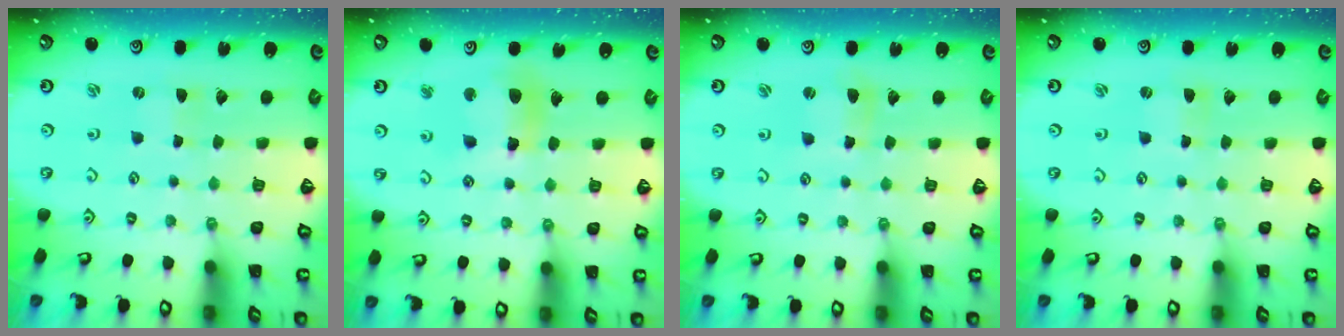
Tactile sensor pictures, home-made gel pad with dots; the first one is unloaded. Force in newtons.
{"total": 11.1, "press": 10.8, "slide": 2.2}
{"total": 3.6, "press": 3.6, "slide": 0.5}
{"total": 0.0}